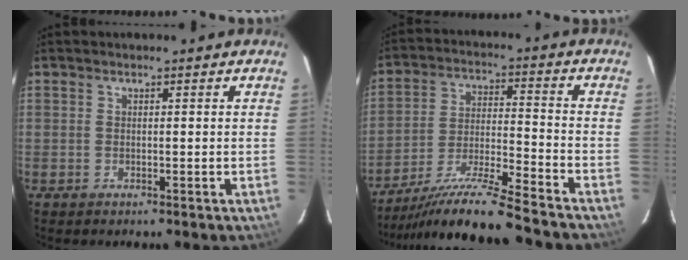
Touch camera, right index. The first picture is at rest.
{"total": 16.4, "force": [-14.5, -0.9, 7.6], "torque": [-0.153, -0.028, -0.250]}